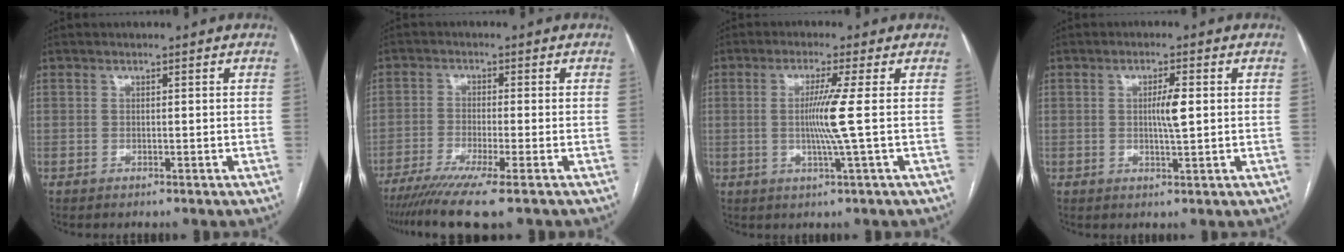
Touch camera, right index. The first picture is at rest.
{"total": 9.1, "force": [-6.5, -0.3, 6.4], "torque": [-0.104, -0.021, -0.106]}
{"total": 5.7, "force": [-0.1, -1.8, 5.4], "torque": [-0.107, -0.010, -0.002]}
{"total": 3.5, "force": [0.3, 0.3, 3.5], "torque": [-0.061, -0.001, 0.006]}